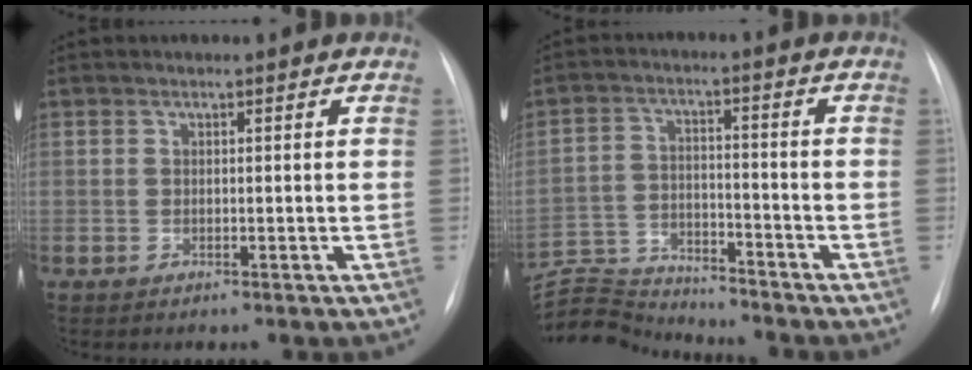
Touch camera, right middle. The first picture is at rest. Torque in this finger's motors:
{"motor_torque": [-0.21, -0.18, -0.10, -0.03]}